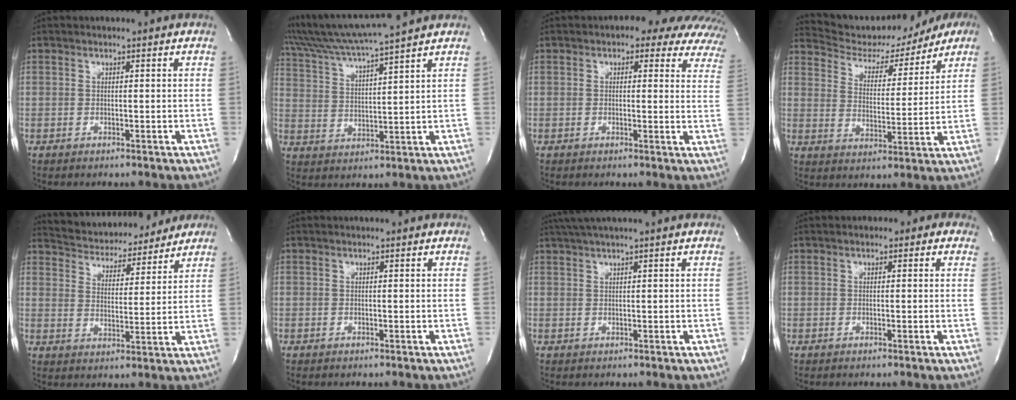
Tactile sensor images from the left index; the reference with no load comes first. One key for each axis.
{"total": 12.0, "fx": 10.5, "fy": -2.0, "fz": 5.4, "tx": -0.107, "ty": 0.010, "tz": 0.183}
{"total": 14.1, "fx": 11.5, "fy": 5.7, "fz": 6.0, "tx": -0.052, "ty": 0.002, "tz": 0.098}
{"total": 14.6, "fx": 13.2, "fy": 4.7, "fz": 4.1, "tx": -0.053, "ty": 0.005, "tz": 0.184}
{"total": 14.4, "fx": 13.3, "fy": 4.3, "fz": 3.4, "tx": -0.049, "ty": 0.011, "tz": 0.195}
{"total": 0.0}
{"total": 3.3, "fx": 2.4, "fy": -1.0, "fz": 1.9, "tx": -0.039, "ty": 0.017, "tz": 0.050}
{"total": 1.3, "fx": 0.3, "fy": 1.1, "fz": 0.6, "tx": -0.004, "ty": 0.008, "tz": -0.004}